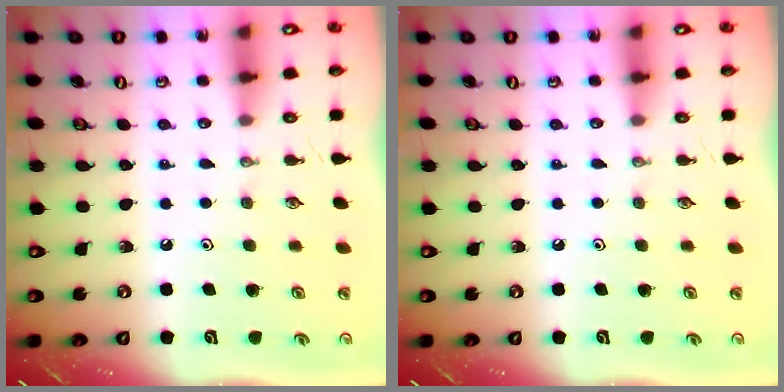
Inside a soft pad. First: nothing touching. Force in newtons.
{"total": 0.0}